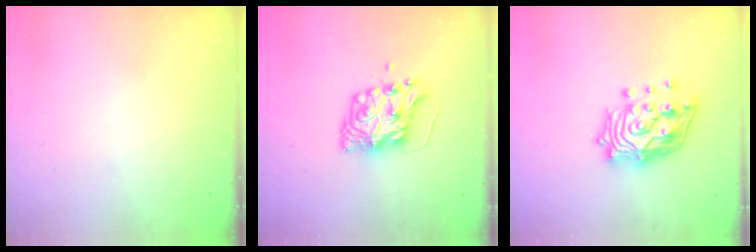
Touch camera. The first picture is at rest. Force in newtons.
{"total": 8.9, "press": 8.9, "slide": 0.3}
{"total": 18.1, "press": 17.9, "slide": 2.7}